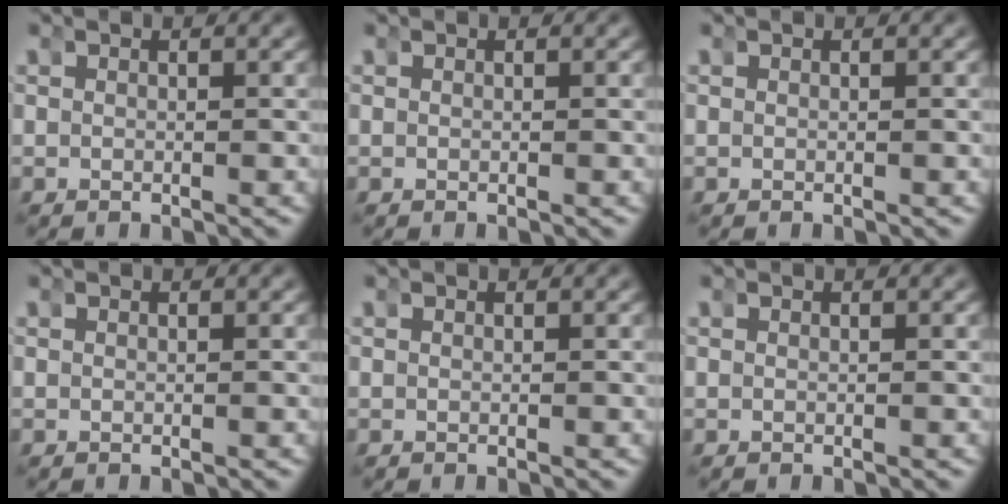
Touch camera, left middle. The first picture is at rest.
{"total": 0.0}
{"total": 0.0}
{"total": 0.0}
{"total": 0.0}
{"total": 0.0}